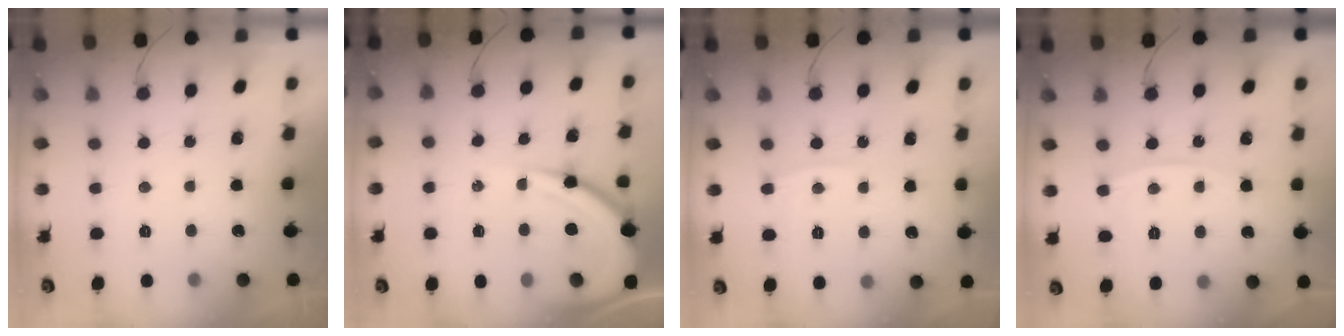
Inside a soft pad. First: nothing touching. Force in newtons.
{"total": 16.2, "press": 16.1, "slide": 1.4}
{"total": 5.8, "press": 5.8, "slide": 0.3}
{"total": 4.6, "press": 4.5, "slide": 0.7}